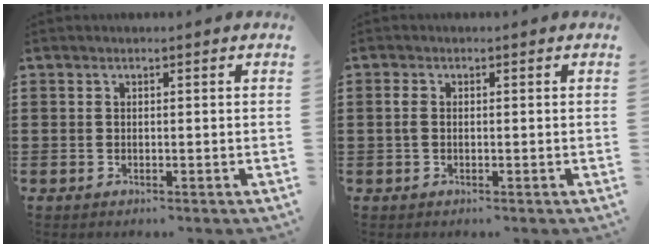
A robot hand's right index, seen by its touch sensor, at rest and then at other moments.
{"total": 1.6, "force": [-0.1, 0.9, 1.3], "torque": [-0.036, 0.001, -0.005]}